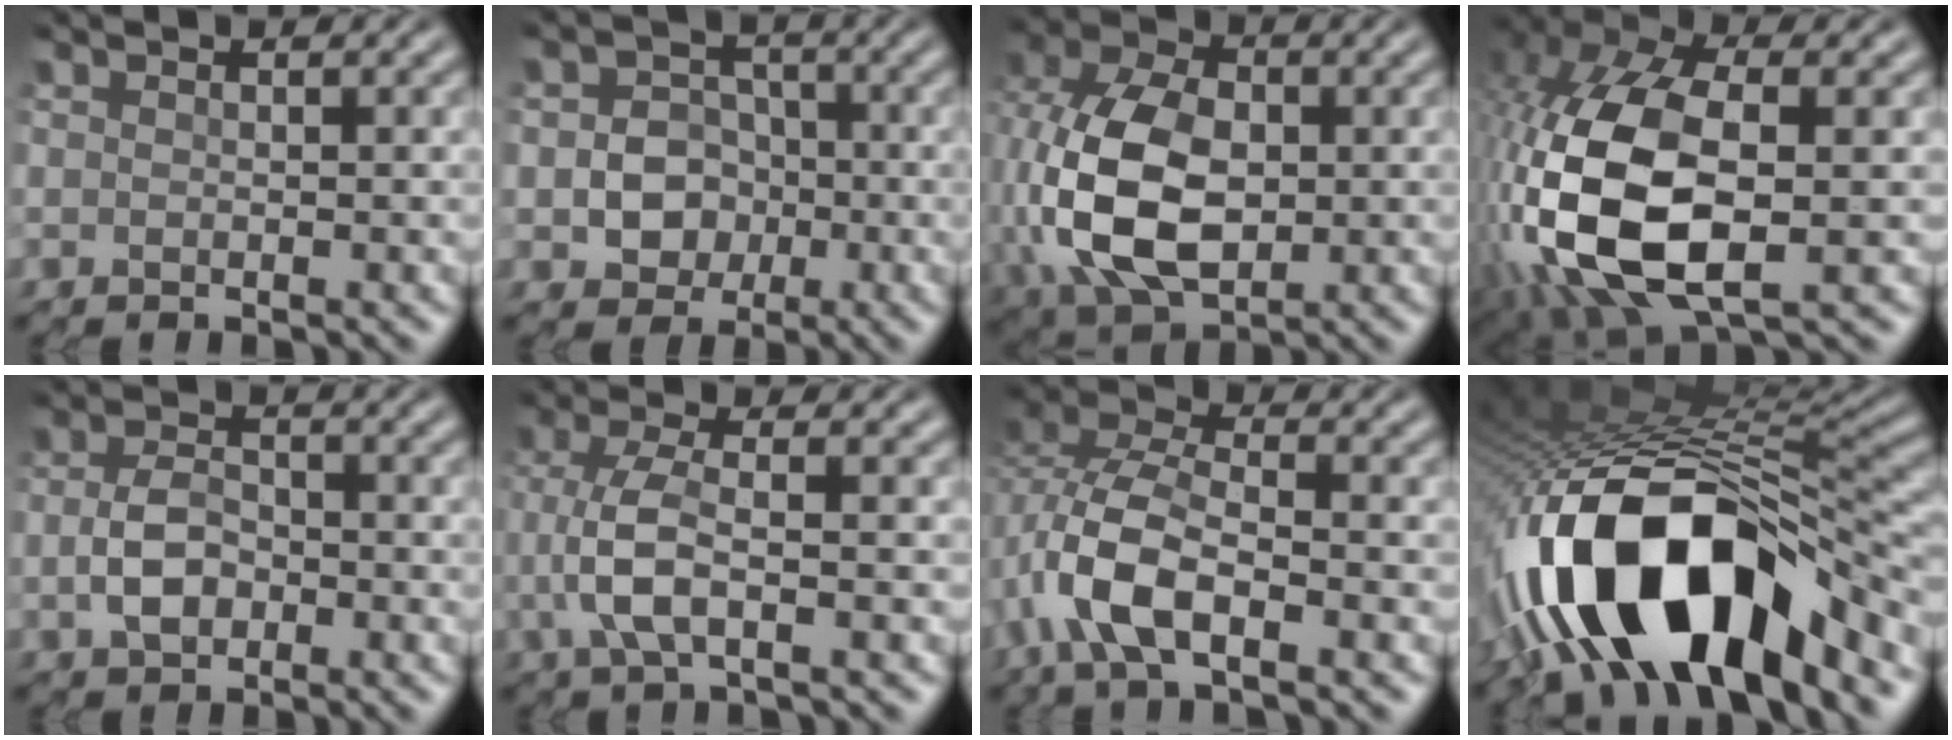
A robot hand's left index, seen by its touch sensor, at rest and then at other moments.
{"total": 4.4, "force": [-1.0, 3.8, 2.1], "torque": [-0.017, 0.005, -0.028]}
{"total": 11.8, "force": [-0.9, 7.7, 8.9], "torque": [-0.221, -0.008, -0.013]}
{"total": 12.6, "force": [-2.5, 6.3, 10.6], "torque": [-0.254, -0.005, -0.046]}
{"total": 2.9, "force": [-0.8, 1.7, 2.2], "torque": [-0.054, 0.002, -0.015]}
{"total": 4.1, "force": [-0.9, 1.0, 3.9], "torque": [-0.102, 0.003, -0.018]}
{"total": 6.6, "force": [-2.7, 2.9, 5.3], "torque": [-0.124, 0.008, -0.060]}
{"total": 16.4, "force": [-7.6, 6.1, 13.2], "torque": [-0.246, 0.008, -0.123]}